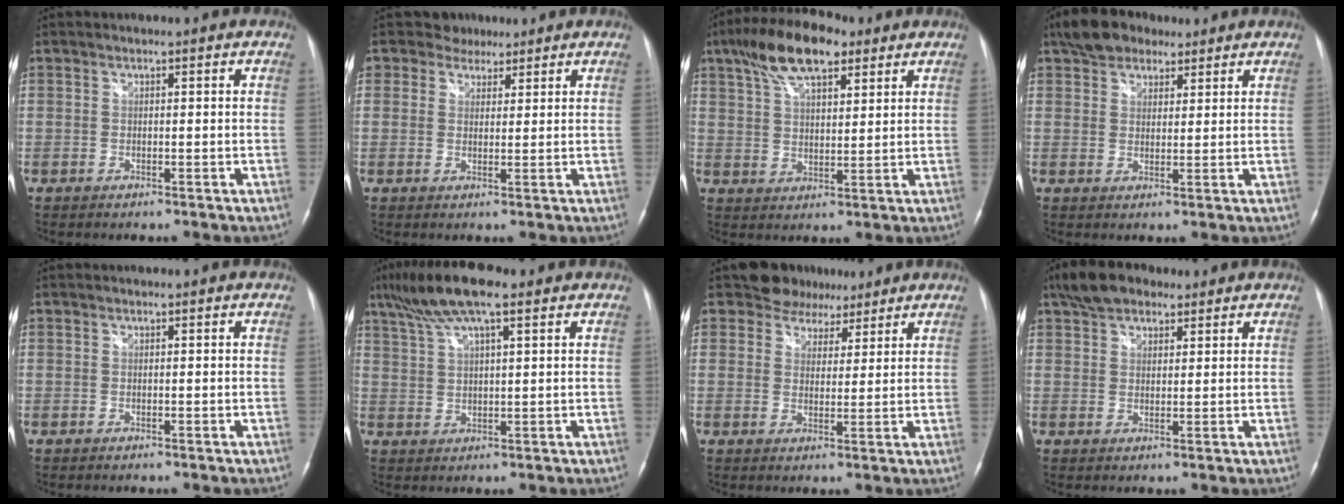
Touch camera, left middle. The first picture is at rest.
{"total": 3.6, "force": [2.6, 2.4, 0.0], "torque": [0.003, 0.009, 0.038]}
{"total": 12.0, "force": [7.5, 4.4, 8.3], "torque": [-0.156, 0.027, 0.136]}
{"total": 7.2, "force": [5.2, 3.9, 2.9], "torque": [-0.052, 0.019, 0.092]}
{"total": 0.0}
{"total": 9.7, "force": [6.4, 1.6, 7.0], "torque": [-0.142, 0.024, 0.114]}
{"total": 6.0, "force": [4.7, 3.7, -0.3], "torque": [0.010, -0.001, 0.065]}
{"total": 7.3, "force": [5.3, 3.6, 3.5], "torque": [-0.067, 0.023, 0.095]}